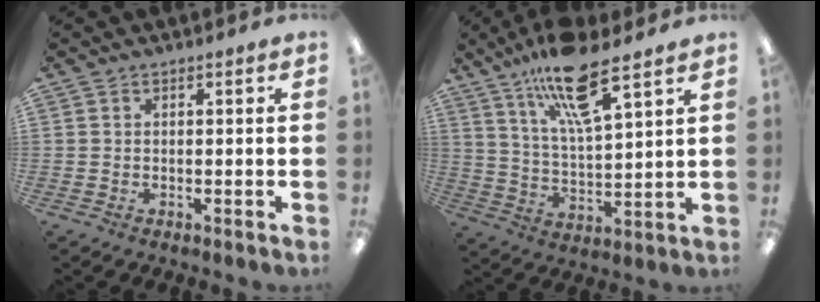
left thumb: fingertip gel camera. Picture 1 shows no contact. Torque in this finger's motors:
{"motor_torque": [0.30, 0.32, 1.62, -1.15, 0.31]}